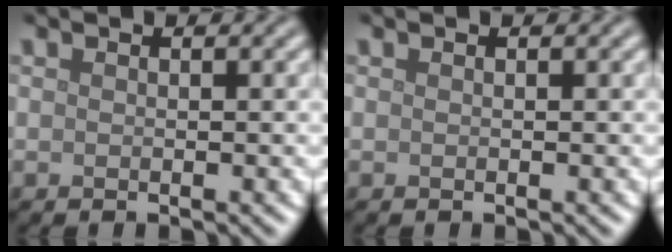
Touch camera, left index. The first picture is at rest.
{"total": 0.0}